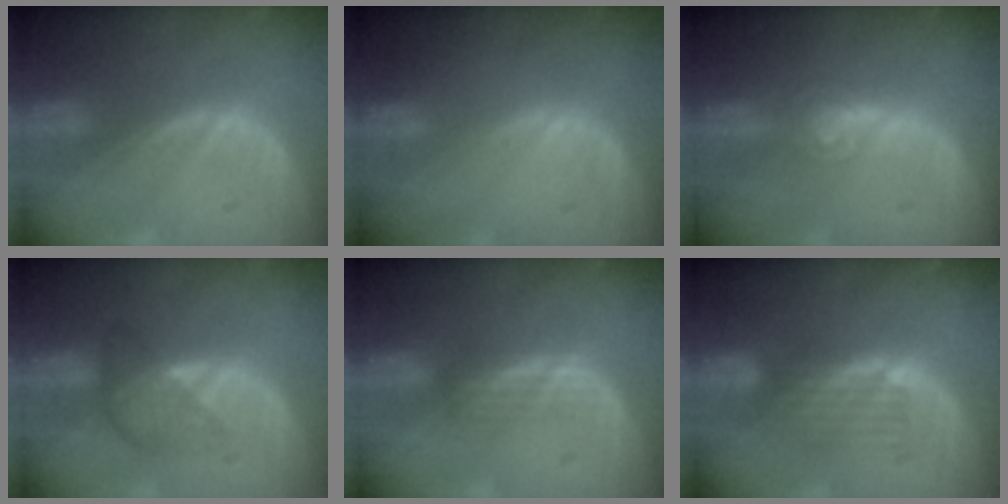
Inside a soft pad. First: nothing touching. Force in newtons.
{"total": 0.0}
{"total": 4.0, "press": 3.6, "slide": 1.7}
{"total": 4.1, "press": 4.1, "slide": 0.0}
{"total": 2.2, "press": 2.1, "slide": 0.2}
{"total": 4.7, "press": 4.0, "slide": 2.5}